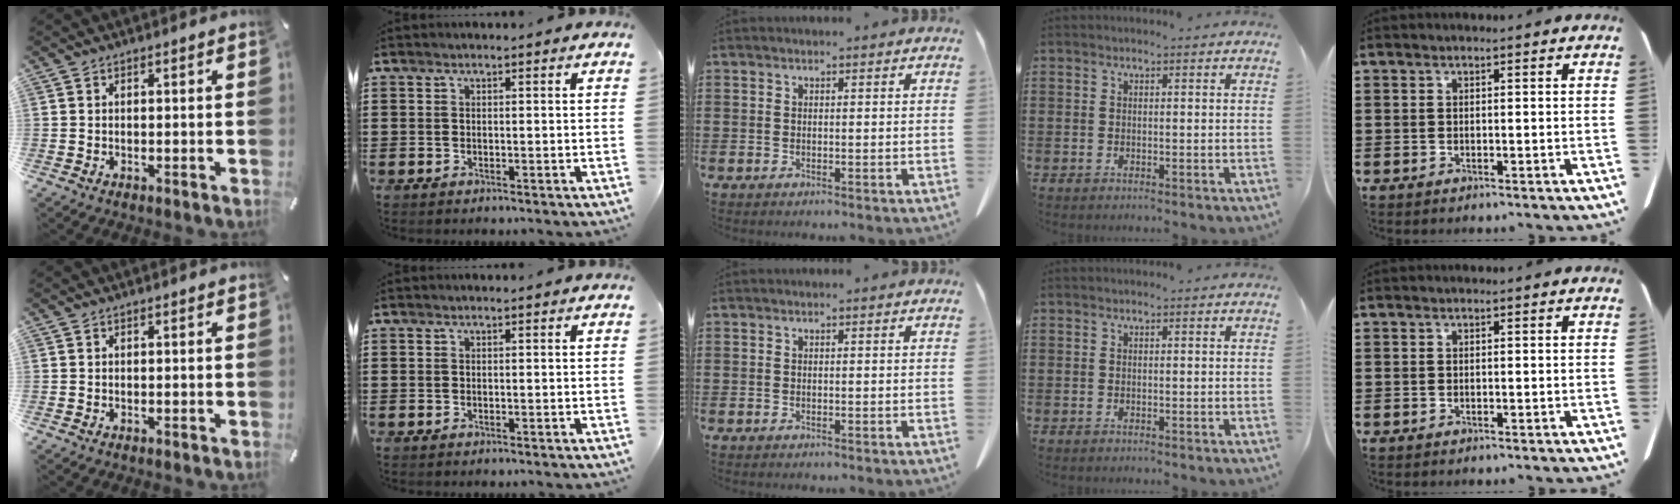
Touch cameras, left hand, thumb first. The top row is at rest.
{}